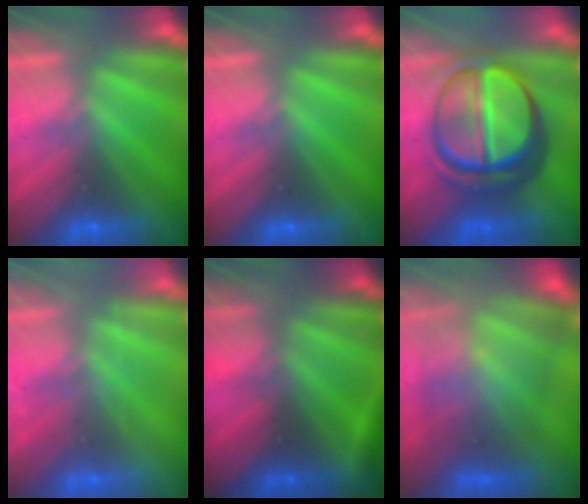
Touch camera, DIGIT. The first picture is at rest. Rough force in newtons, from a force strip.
{"total": 0.0}
{"total": 8.3}
{"total": 2.2}
{"total": 6.8}
{"total": 6.6}